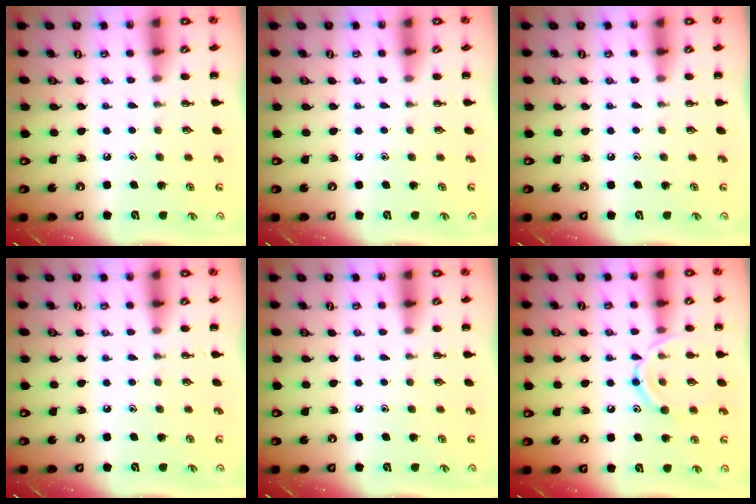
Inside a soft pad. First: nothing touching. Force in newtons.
{"total": 0.0}
{"total": 0.0}
{"total": 0.0}
{"total": 0.0}
{"total": 13.2, "press": 13.1, "slide": 1.2}